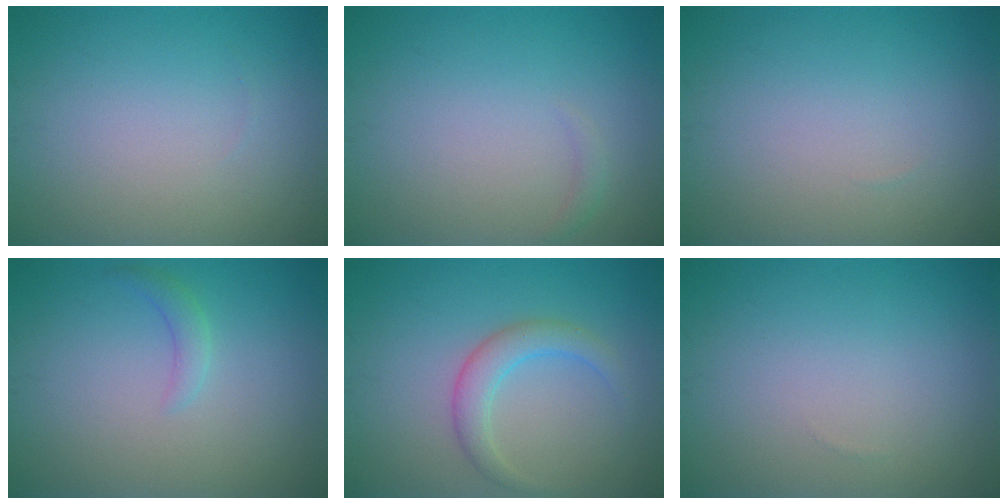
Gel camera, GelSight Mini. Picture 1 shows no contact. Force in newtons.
{"total": 0.7, "press": 0.7, "slide": 0.2}
{"total": 0.0}
{"total": 1.3, "press": 1.3, "slide": 0.1}
{"total": 2.8, "press": 2.8, "slide": 0.2}
{"total": 0.0}